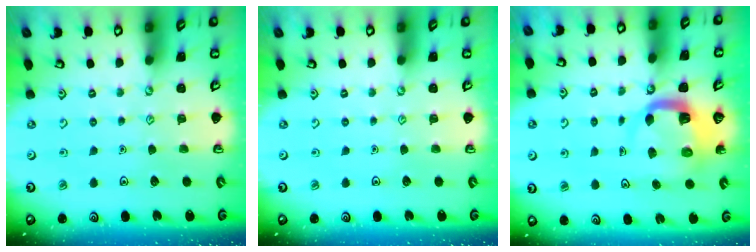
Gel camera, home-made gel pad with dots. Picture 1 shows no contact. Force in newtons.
{"total": 0.0}
{"total": 5.7, "press": 5.6, "slide": 0.8}